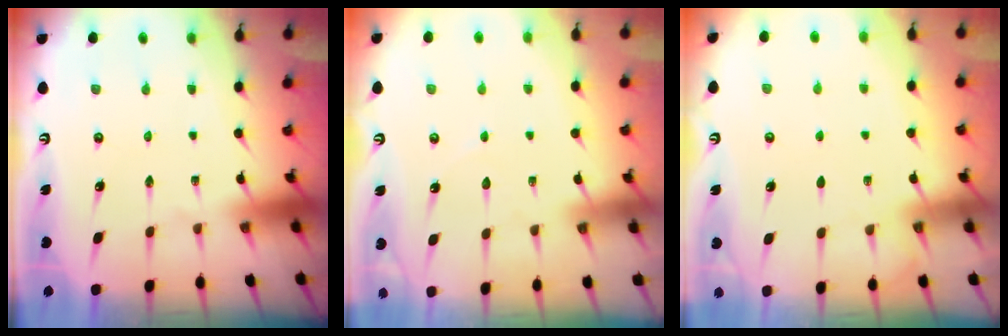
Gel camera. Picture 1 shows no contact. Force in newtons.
{"total": 2.9, "press": 2.9, "slide": 0.3}
{"total": 4.0, "press": 4.0, "slide": 0.5}